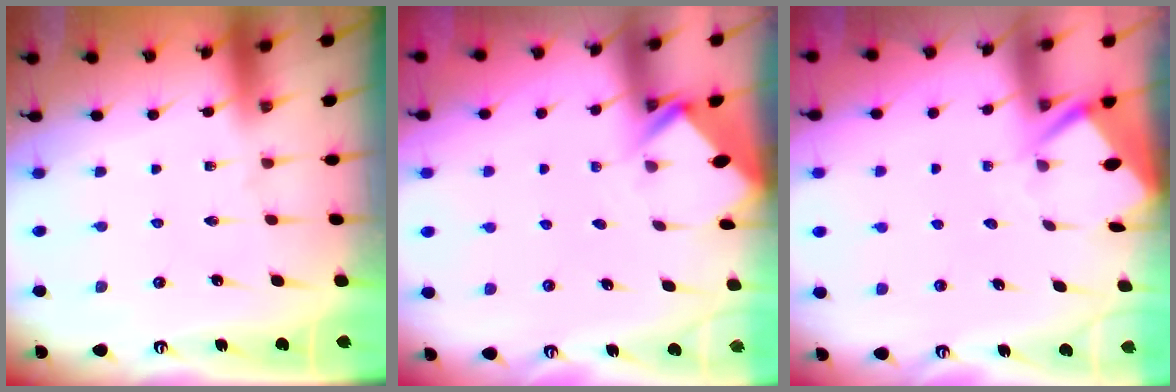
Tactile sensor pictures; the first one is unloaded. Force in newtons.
{"total": 2.9, "press": 2.9, "slide": 0.2}
{"total": 3.3, "press": 3.2, "slide": 0.3}